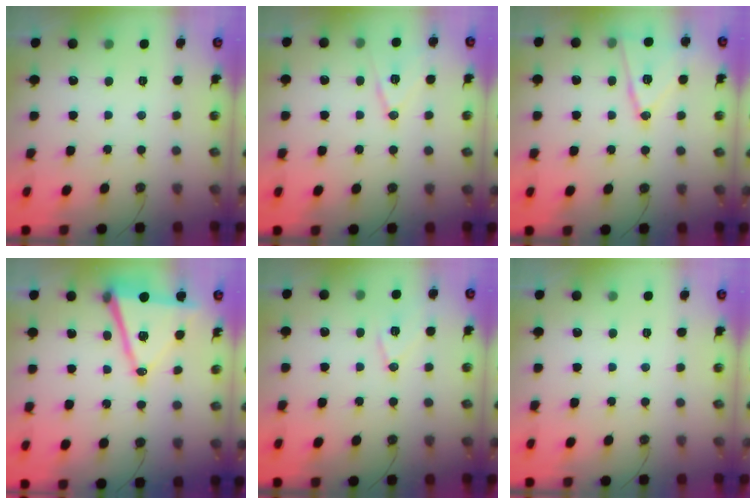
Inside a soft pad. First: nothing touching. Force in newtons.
{"total": 11.7, "press": 11.1, "slide": 3.5}
{"total": 13.3, "press": 13.1, "slide": 2.6}
{"total": 15.1, "press": 14.6, "slide": 3.7}
{"total": 9.0, "press": 8.6, "slide": 2.7}
{"total": 0.0}